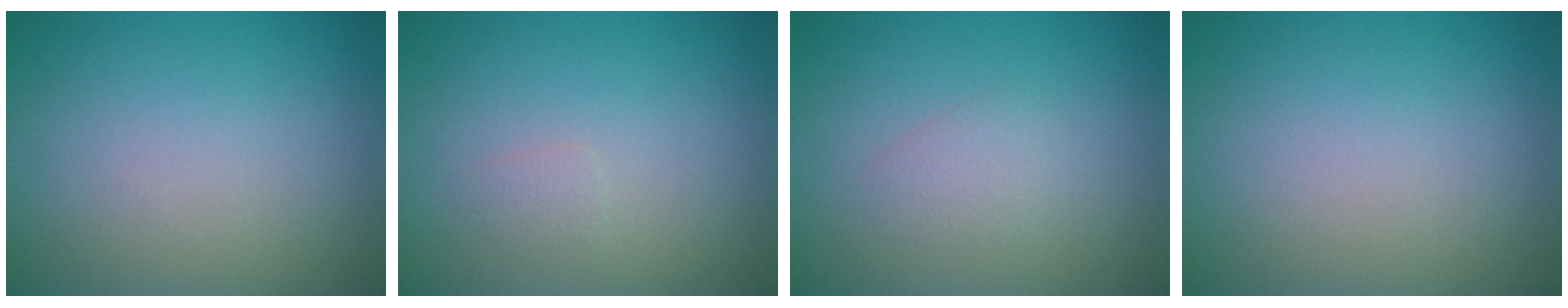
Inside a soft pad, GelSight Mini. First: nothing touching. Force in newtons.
{"total": 0.7, "press": 0.7, "slide": 0.1}
{"total": 1.4, "press": 1.4, "slide": 0.0}
{"total": 0.0}